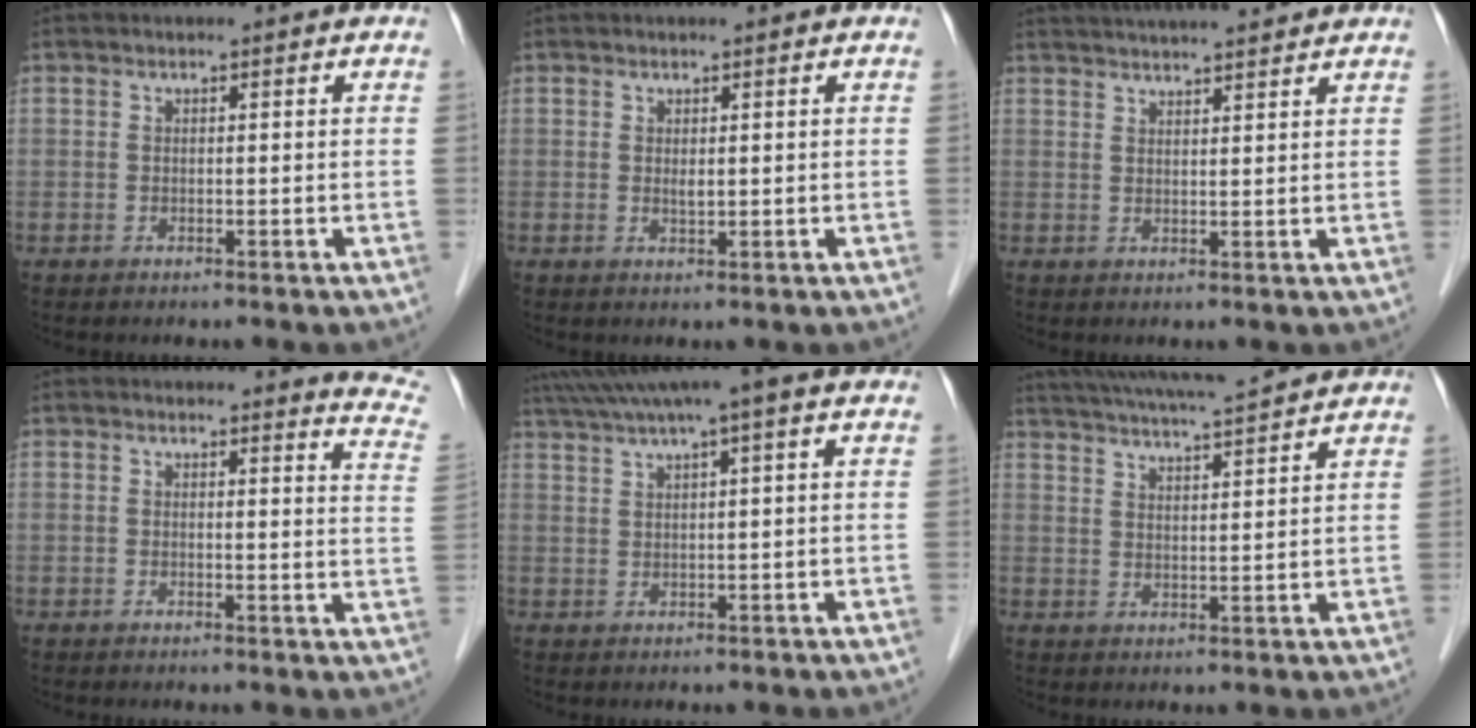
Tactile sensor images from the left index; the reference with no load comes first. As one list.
[{"total": 0.9, "force": [0.3, 0.3, 0.8], "torque": [-0.016, -0.003, 0.006]}, {"total": 11.1, "force": [10.1, 1.1, 4.4], "torque": [-0.072, 0.029, 0.144]}, {"total": 8.0, "force": [8.0, 0.3, 1.1], "torque": [0.010, -0.066, 0.050]}, {"total": 7.5, "force": [5.4, -1.0, 5.1], "torque": [-0.090, 0.036, 0.087]}, {"total": 13.0, "force": [11.9, 0.3, 5.3], "torque": [-0.103, 0.029, 0.176]}]